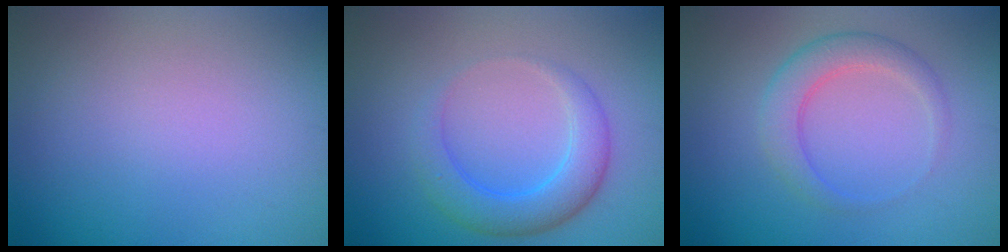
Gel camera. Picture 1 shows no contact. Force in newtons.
{"total": 4.2, "press": 4.2, "slide": 0.1}
{"total": 3.3, "press": 3.3, "slide": 0.2}